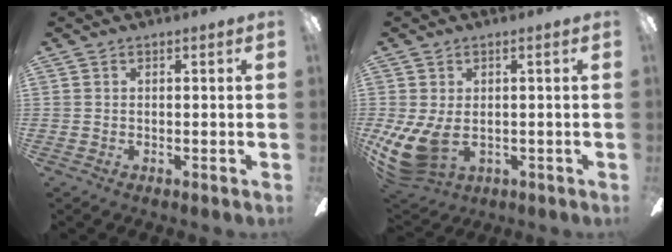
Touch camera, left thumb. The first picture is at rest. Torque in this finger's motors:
{"motor_torque": [-0.71, 1.36, 0.97, 0.14, 0.18]}